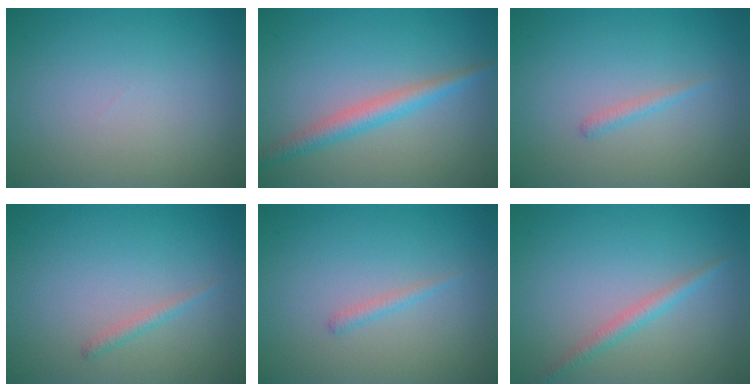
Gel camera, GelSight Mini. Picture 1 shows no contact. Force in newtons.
{"total": 2.7, "press": 2.7, "slide": 0.1}
{"total": 0.8, "press": 0.8, "slide": 0.1}
{"total": 0.9, "press": 0.9, "slide": 0.0}
{"total": 0.8, "press": 0.8, "slide": 0.1}
{"total": 1.6, "press": 1.6, "slide": 0.0}